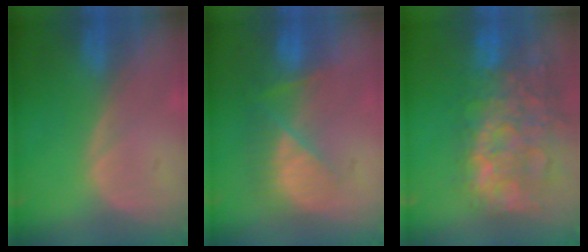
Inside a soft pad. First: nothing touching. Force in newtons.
{"total": 7.6, "press": 6.9, "slide": 3.1}
{"total": 14.8, "press": 12.1, "slide": 8.6}